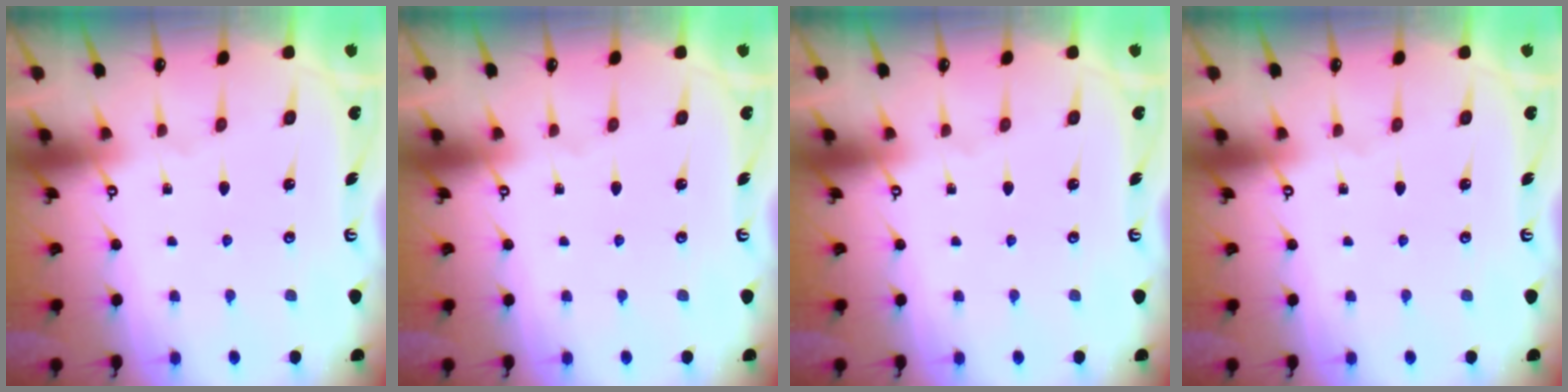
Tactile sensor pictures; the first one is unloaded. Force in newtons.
{"total": 0.0}
{"total": 0.0}
{"total": 0.0}